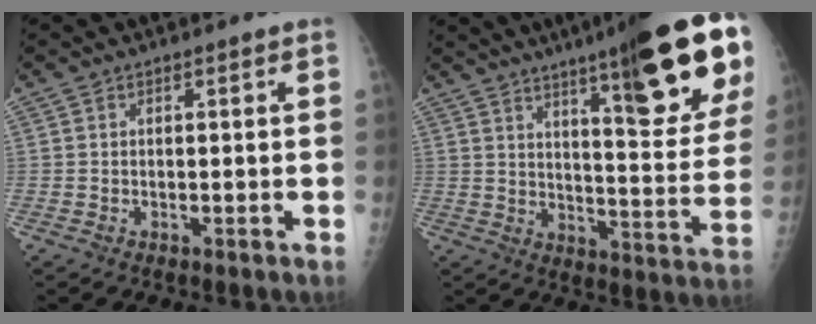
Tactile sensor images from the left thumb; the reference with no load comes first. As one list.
[{"total": 24.3, "force": [13.3, 4.7, 19.8], "torque": [-0.245, -0.052, 0.190]}]